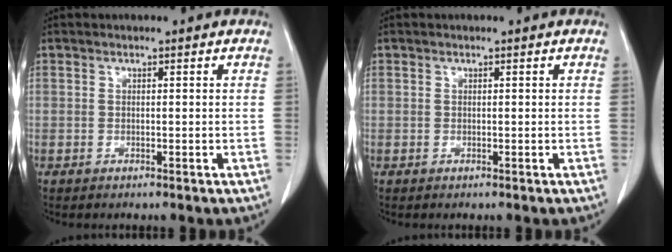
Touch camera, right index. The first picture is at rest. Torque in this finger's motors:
{"motor_torque": [-0.22, -0.05, -0.25, -0.10]}